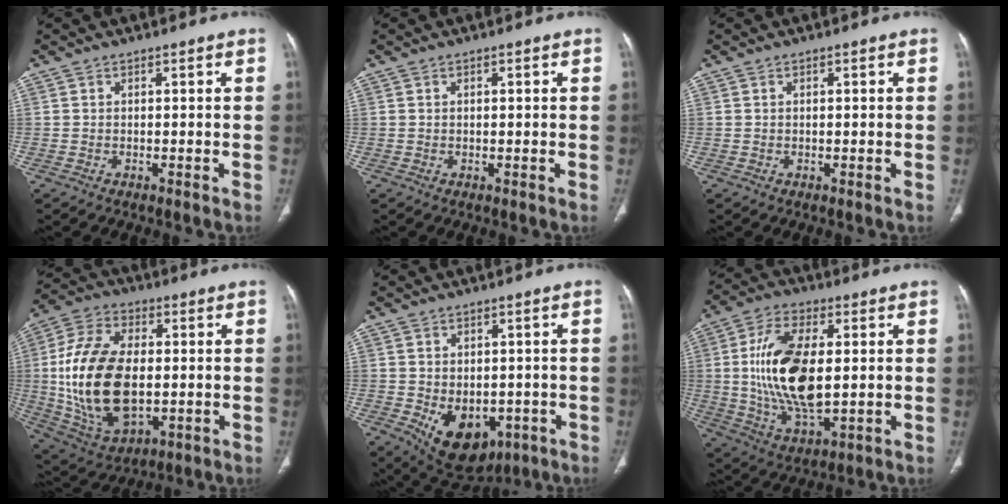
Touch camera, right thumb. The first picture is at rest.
{"total": 1.0, "force": [0.3, 0.3, 0.9], "torque": [-0.019, 0.006, 0.006]}
{"total": 0.8, "force": [0.2, 0.2, 0.7], "torque": [-0.017, 0.005, 0.006]}
{"total": 21.7, "force": [-0.4, 12.6, 17.7], "torque": [-0.349, -0.002, 0.008]}
{"total": 12.1, "force": [-4.0, 8.2, 8.0], "torque": [-0.092, -0.002, -0.035]}
{"total": 18.0, "force": [1.3, 8.8, 15.7], "torque": [-0.298, -0.012, 0.031]}